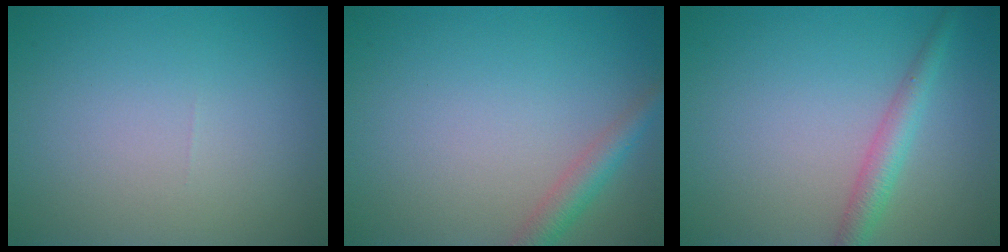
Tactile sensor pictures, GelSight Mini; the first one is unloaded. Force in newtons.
{"total": 2.3, "press": 2.3, "slide": 0.1}
{"total": 2.6, "press": 2.6, "slide": 0.1}